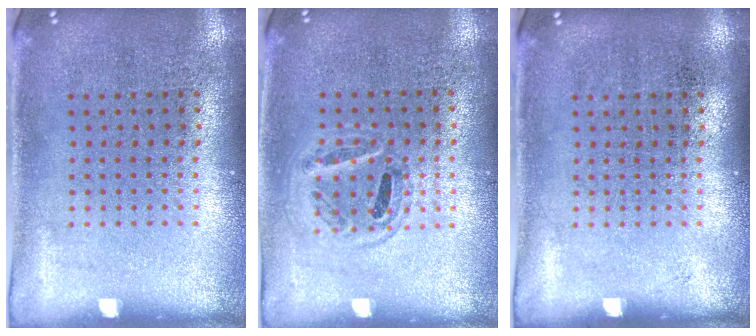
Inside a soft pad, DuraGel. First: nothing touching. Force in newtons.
{"total": 0.8, "press": 0.8, "slide": 0.2}
{"total": 0.0}